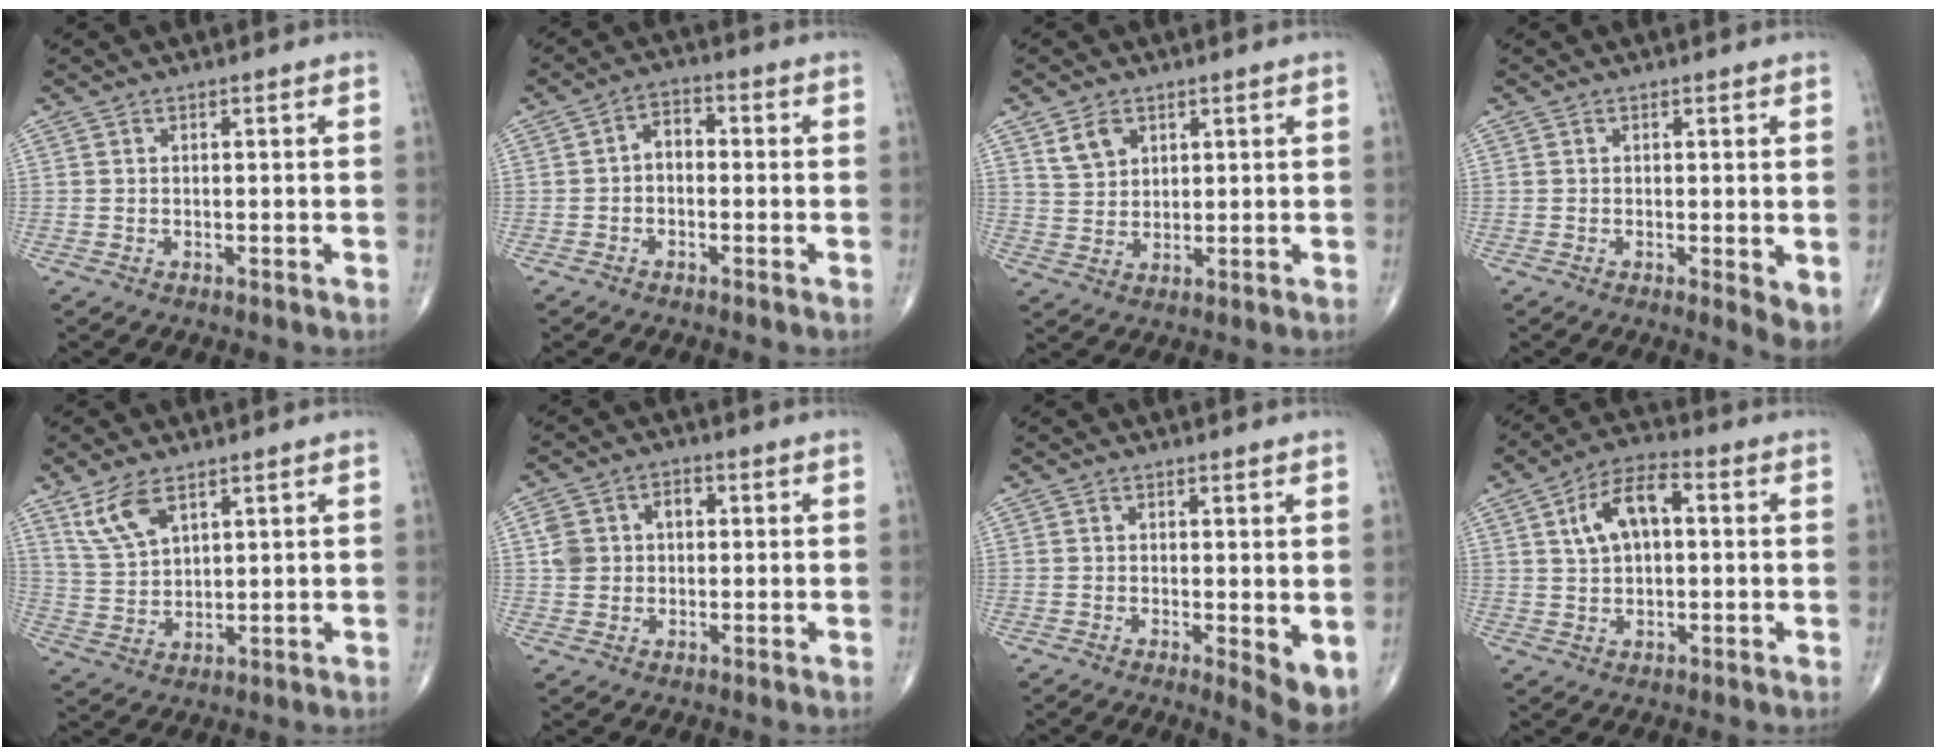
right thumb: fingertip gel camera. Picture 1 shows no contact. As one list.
[{"total": 4.1, "force": [-0.4, 2.8, 2.9], "torque": [-0.035, 0.020, -0.018]}, {"total": 4.7, "force": [2.6, 3.3, 2.2], "torque": [-0.027, -0.015, 0.055]}, {"total": 3.6, "force": [-0.2, 1.1, 3.5], "torque": [-0.050, -0.013, -0.005]}, {"total": 7.2, "force": [4.5, 3.2, 4.6], "torque": [-0.090, -0.016, 0.098]}, {"total": 6.5, "force": [1.0, 5.3, 3.7], "torque": [-0.049, 0.016, 0.018]}, {"total": 4.6, "force": [-0.2, 1.3, 4.4], "torque": [-0.062, -0.014, -0.005]}, {"total": 9.6, "force": [2.1, 5.1, 7.9], "torque": [-0.136, 0.019, 0.031]}]